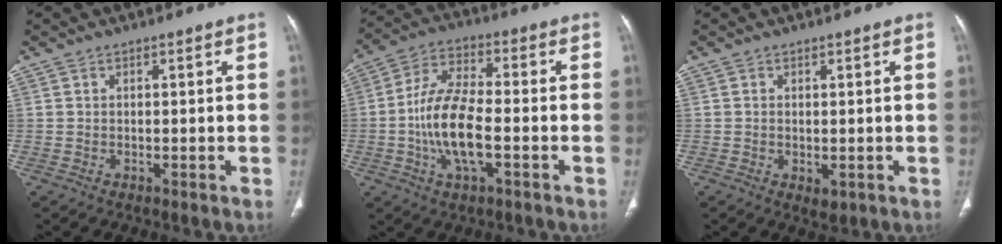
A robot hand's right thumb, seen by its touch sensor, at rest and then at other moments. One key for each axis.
{"total": 12.8, "fx": -2.8, "fy": 5.1, "fz": 11.4, "tx": -0.225, "ty": 0.021, "tz": -0.057}
{"total": 2.0, "fx": -0.4, "fy": 1.2, "fz": 1.6, "tx": -0.023, "ty": -0.005, "tz": 0.000}